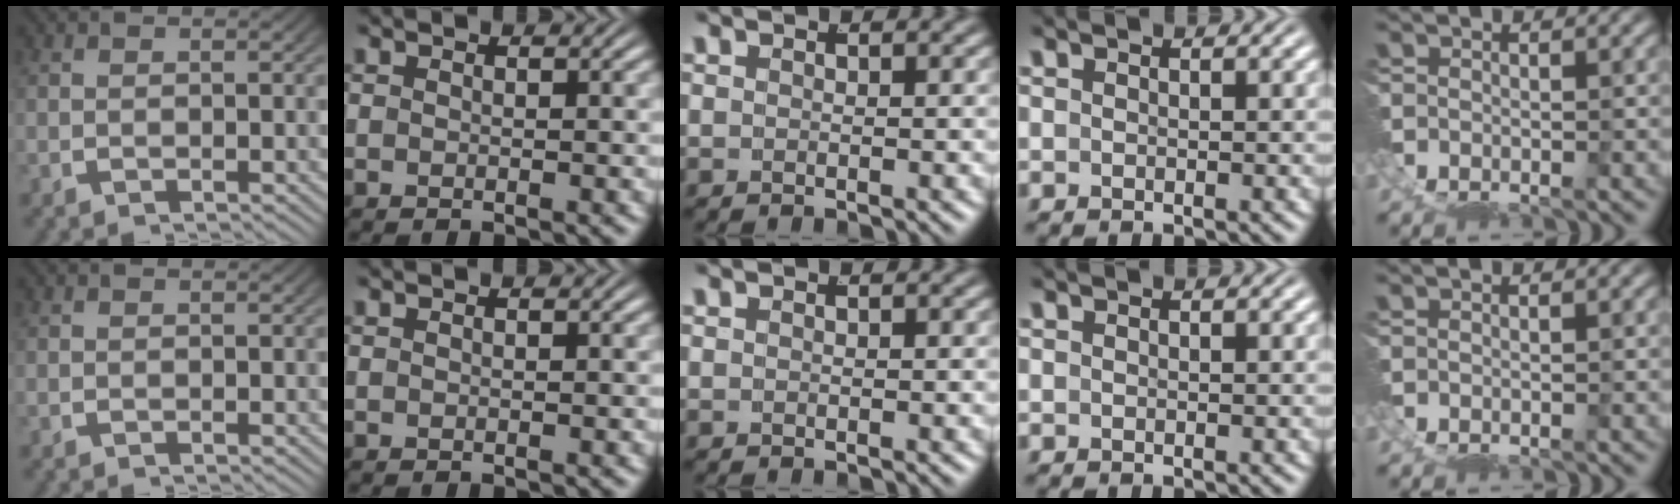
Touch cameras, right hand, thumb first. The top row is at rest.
{"little": {"total": 0.5, "force": [0.1, -0.5, -0.2], "torque": [0.008, 0.003, 0.001]}}